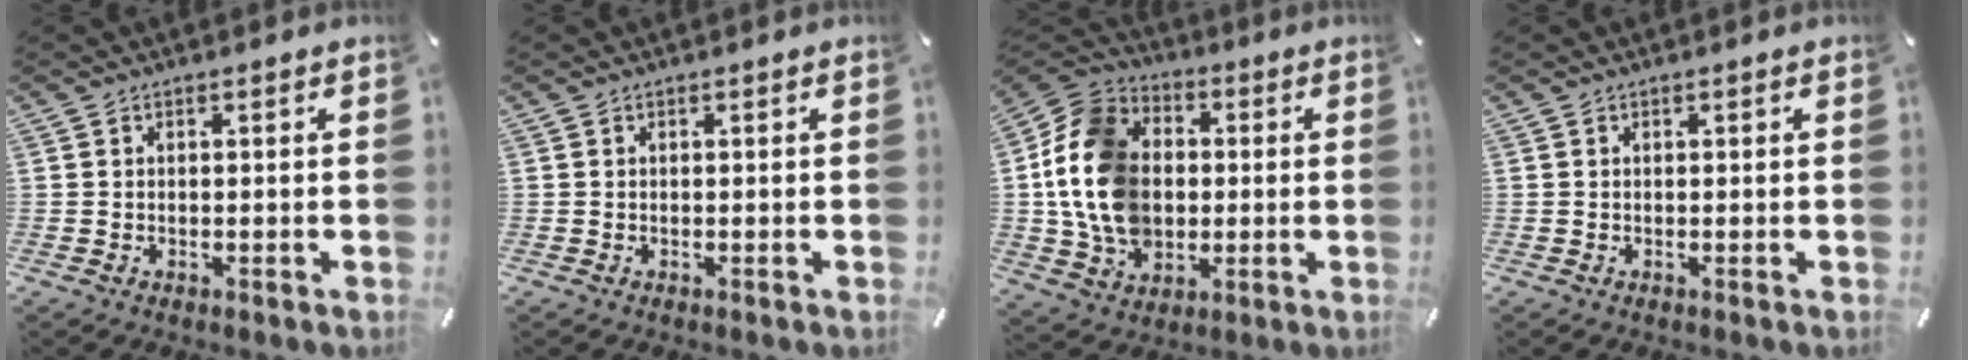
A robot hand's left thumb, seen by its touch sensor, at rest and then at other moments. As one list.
[{"total": 0.0}, {"total": 16.9, "force": [-0.9, 13.8, 9.8], "torque": [-0.236, 0.019, -0.015]}, {"total": 0.0}]